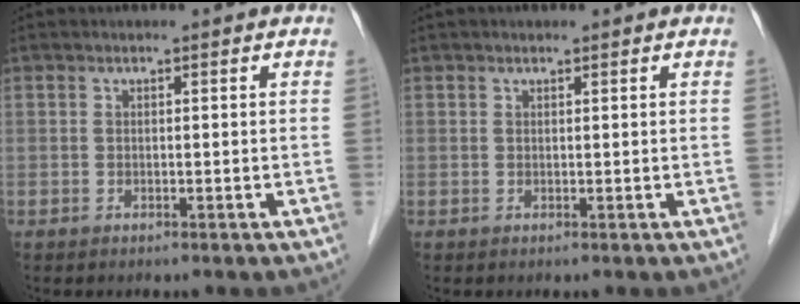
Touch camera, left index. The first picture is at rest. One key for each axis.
{"total": 0.9, "fx": 0.8, "fy": 0.2, "fz": 0.4, "tx": -0.010, "ty": 0.009, "tz": 0.012}